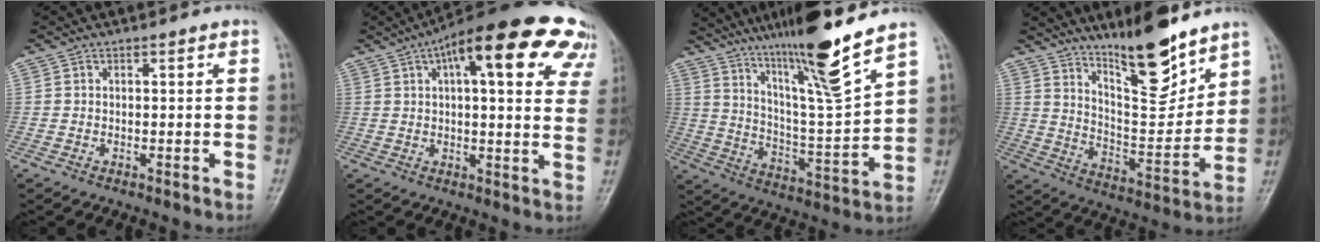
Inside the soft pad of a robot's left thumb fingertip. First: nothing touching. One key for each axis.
{"total": 25.4, "fx": 13.0, "fy": 8.4, "fz": 20.1, "tx": -0.253, "ty": 0.020, "tz": 0.161}
{"total": 18.4, "fx": 13.6, "fy": -0.1, "fz": 12.4, "tx": -0.193, "ty": -0.076, "tz": 0.237}
{"total": 15.4, "fx": 11.6, "fy": 3.9, "fz": 9.3, "tx": -0.114, "ty": -0.091, "tz": 0.201}